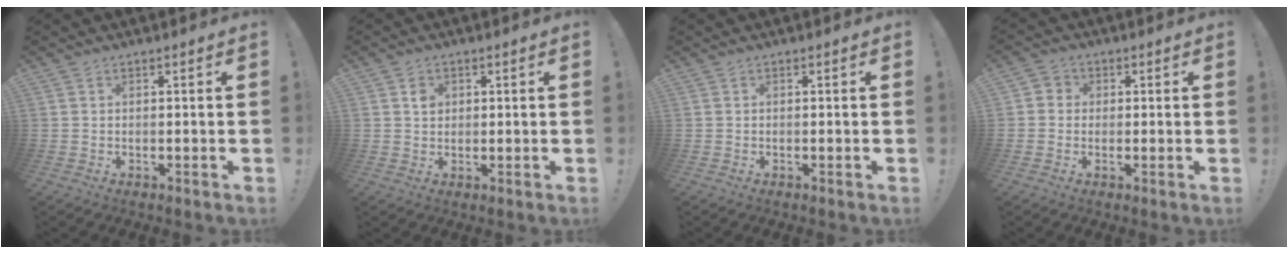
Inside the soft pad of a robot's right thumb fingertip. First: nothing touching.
{"total": 2.8, "force": [0.8, 2.5, 1.0], "torque": [0.004, -0.005, 0.009]}
{"total": 0.0}
{"total": 3.3, "force": [-0.3, 3.2, 1.0], "torque": [-0.011, 0.008, -0.006]}